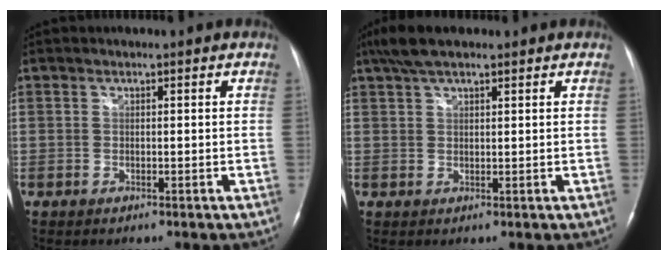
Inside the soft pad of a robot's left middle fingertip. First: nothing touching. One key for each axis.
{"total": 5.5, "fx": 4.2, "fy": 1.5, "fz": 3.3, "tx": -0.072, "ty": 0.022, "tz": 0.078}